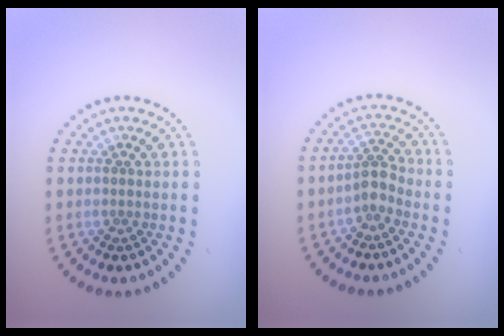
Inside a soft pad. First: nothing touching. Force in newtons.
{"total": 2.1, "press": 1.6, "slide": 1.3}